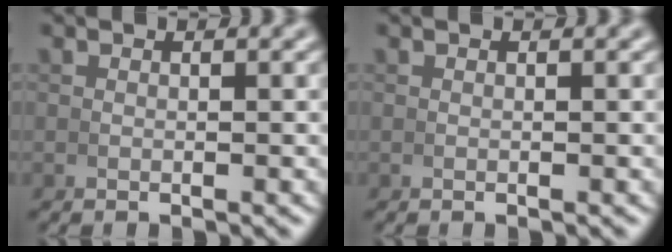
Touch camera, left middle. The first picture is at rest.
{"total": 0.0}